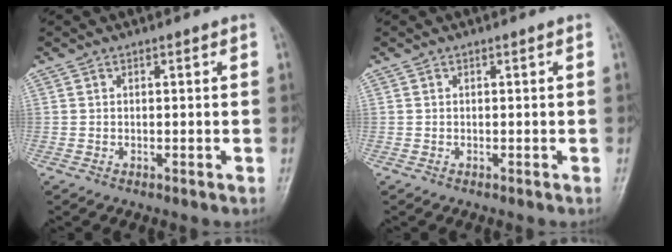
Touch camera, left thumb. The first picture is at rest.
{"total": 0.0}